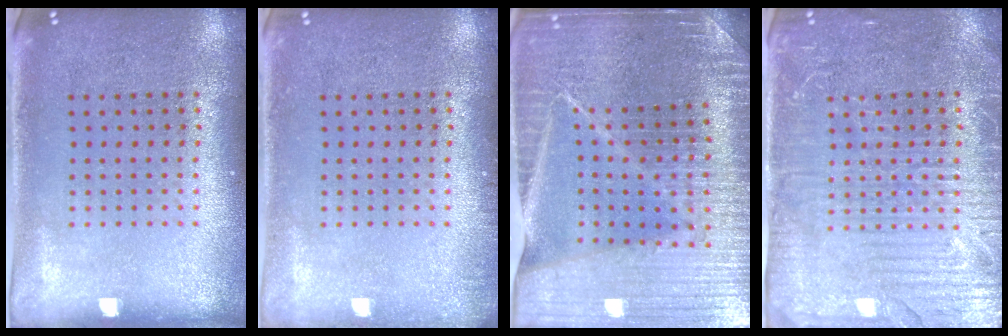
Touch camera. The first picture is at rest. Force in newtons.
{"total": 0.8, "press": 0.8, "slide": 0.0}
{"total": 4.7, "press": 4.4, "slide": 1.7}
{"total": 4.2, "press": 4.0, "slide": 1.4}